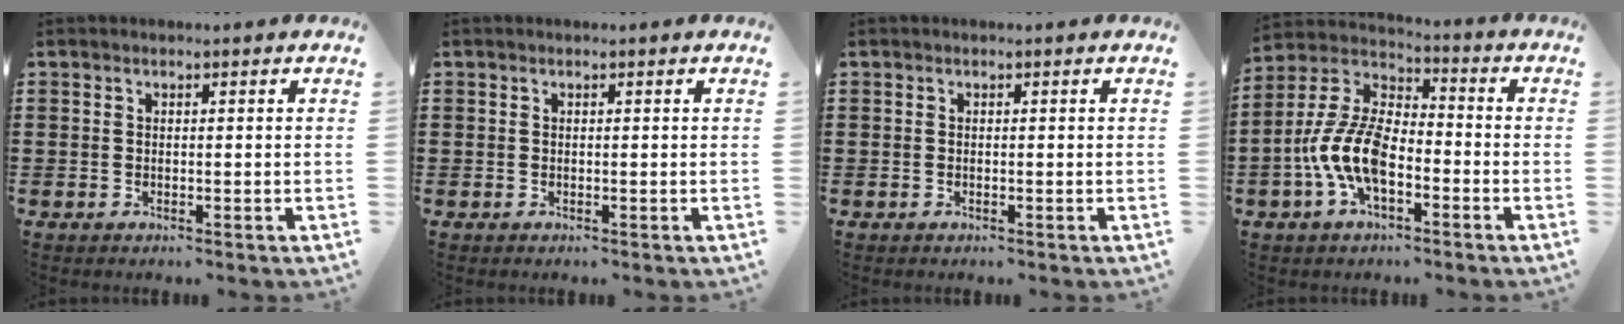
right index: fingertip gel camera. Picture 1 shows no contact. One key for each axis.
{"total": 0.0}
{"total": 0.0}
{"total": 10.5, "fx": -4.0, "fy": 5.3, "fz": 8.2, "tx": -0.210, "ty": -0.001, "tz": -0.085}